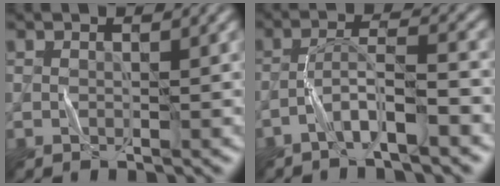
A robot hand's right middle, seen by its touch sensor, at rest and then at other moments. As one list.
[{"total": 3.5, "force": [-2.7, 0.0, 2.3], "torque": [-0.038, 0.014, -0.056]}]